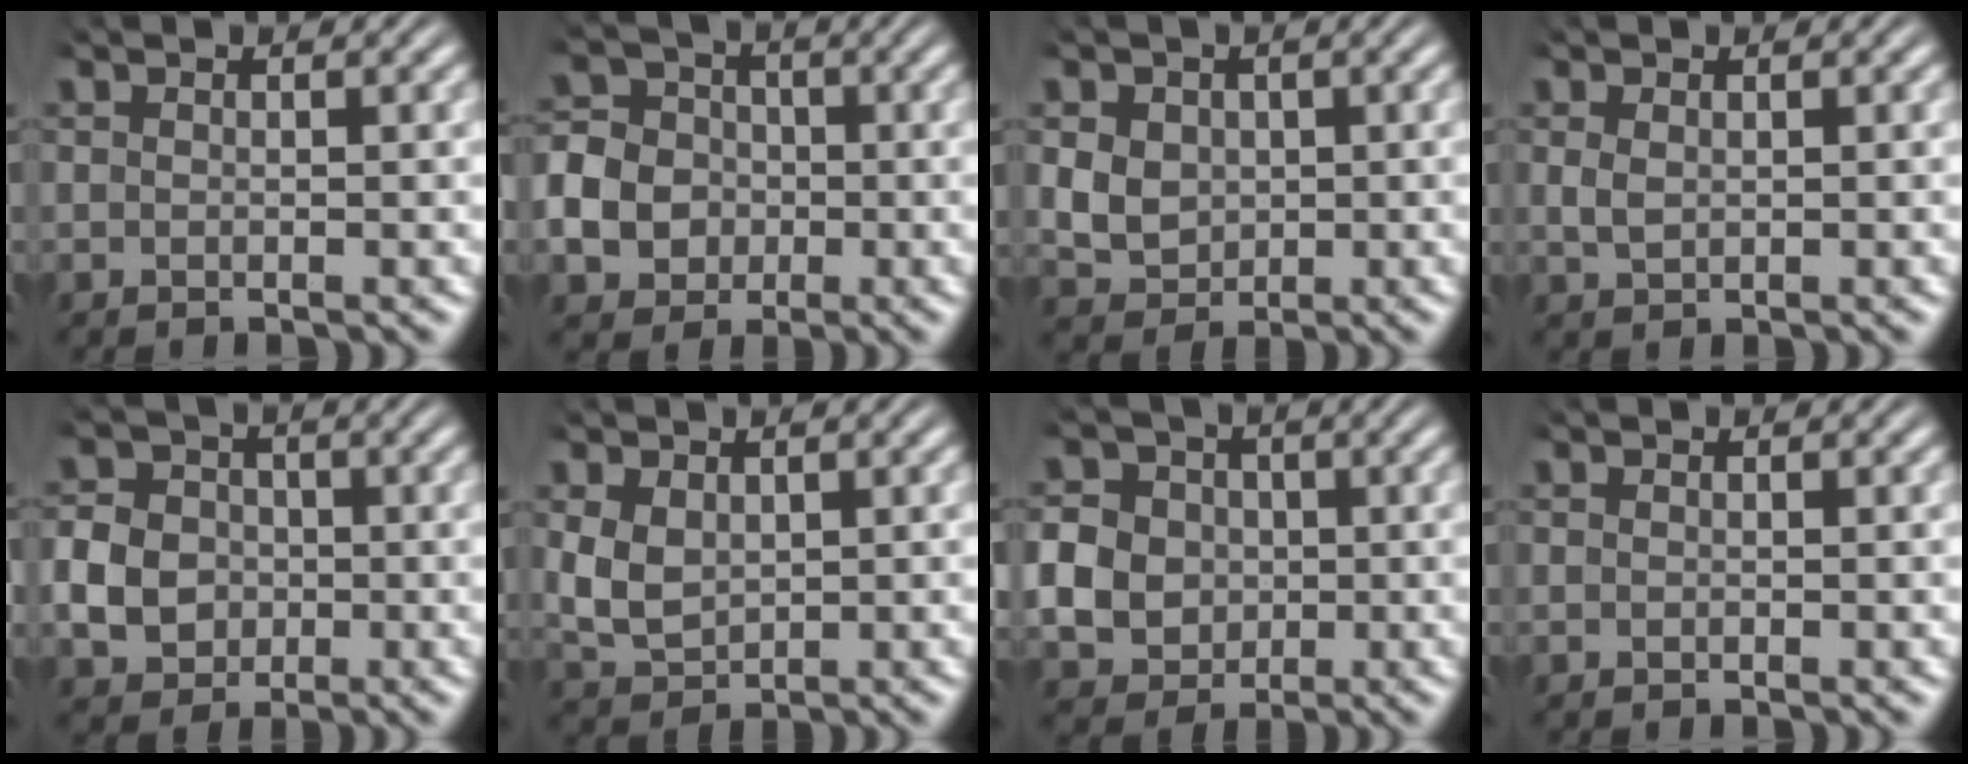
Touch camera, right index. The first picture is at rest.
{"total": 8.7, "force": [-1.4, 8.1, 3.0], "torque": [-0.075, -0.025, -0.027]}
{"total": 5.9, "force": [-0.2, 5.4, 2.4], "torque": [-0.068, -0.028, 0.009]}
{"total": 1.2, "force": [0.2, 0.8, 0.8], "torque": [-0.024, -0.012, 0.016]}
{"total": 6.6, "force": [-1.0, 6.0, 2.7], "torque": [-0.053, -0.019, -0.015]}
{"total": 4.9, "force": [0.0, 4.2, 2.4], "torque": [-0.077, -0.025, 0.016]}
{"total": 11.1, "force": [-0.7, 10.3, 4.2], "torque": [-0.111, -0.037, -0.015]}
{"total": 0.0}